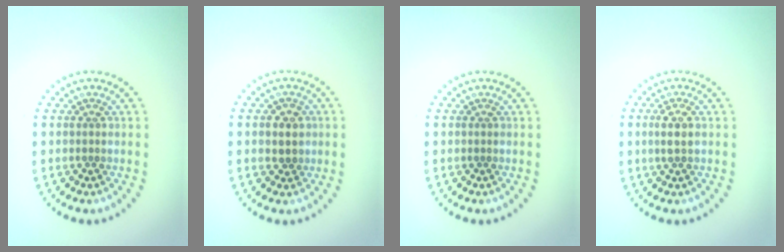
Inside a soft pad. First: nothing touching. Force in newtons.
{"total": 1.7, "press": 1.7, "slide": 0.3}
{"total": 0.0}
{"total": 1.8, "press": 1.5, "slide": 0.9}